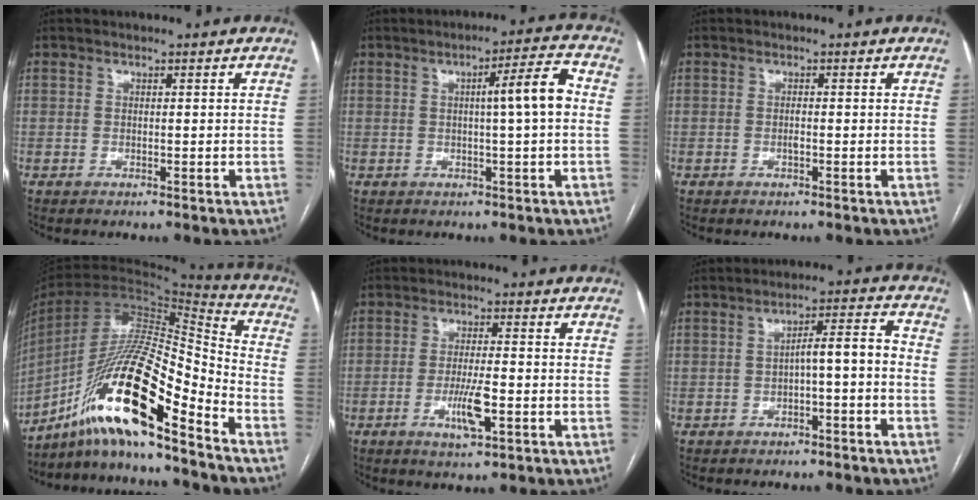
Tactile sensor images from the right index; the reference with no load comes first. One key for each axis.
{"total": 6.7, "fx": 0.4, "fy": -0.1, "fz": 6.6, "tx": -0.097, "ty": 0.014, "tz": 0.004}
{"total": 0.7, "fx": -0.2, "fy": 0.2, "fz": 0.7, "tx": -0.015, "ty": 0.000, "tz": -0.003}
{"total": 19.8, "fx": -12.3, "fy": 2.4, "fz": 15.4, "tx": -0.302, "ty": -0.001, "tz": -0.222}
{"total": 5.7, "fx": -2.0, "fy": 0.8, "fz": 5.3, "tx": -0.101, "ty": -0.007, "tz": -0.033}
{"total": 5.1, "fx": -1.5, "fy": 0.9, "fz": 4.8, "tx": -0.071, "ty": 0.027, "tz": -0.019}